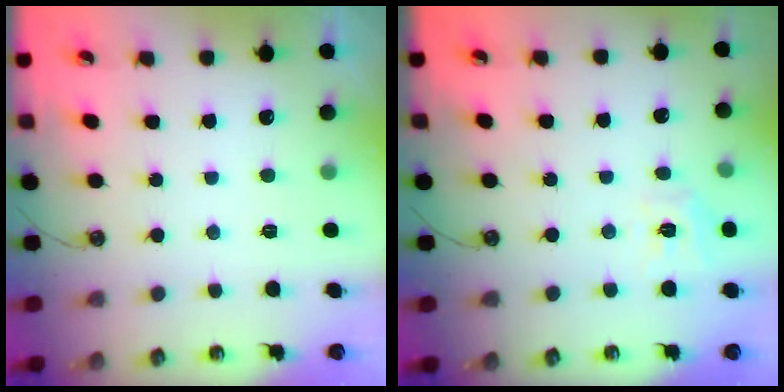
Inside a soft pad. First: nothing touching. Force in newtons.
{"total": 7.8, "press": 7.7, "slide": 0.8}